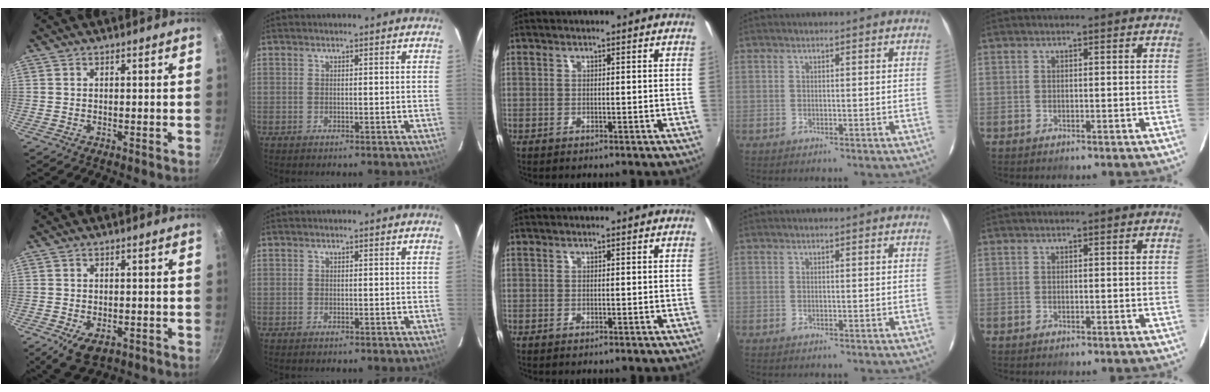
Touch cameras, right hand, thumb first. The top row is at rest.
{"thumb": {"total": 5.8, "force": [-2.2, 3.6, 4.0], "torque": [-0.055, -0.001, -0.026]}}